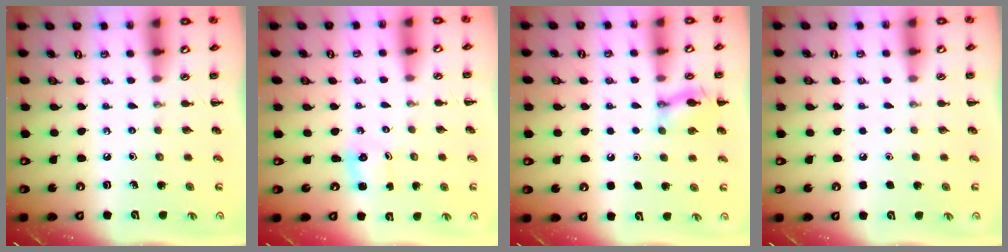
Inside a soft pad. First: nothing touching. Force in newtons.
{"total": 1.1, "press": 1.1, "slide": 0.4}
{"total": 1.6, "press": 1.6, "slide": 0.1}
{"total": 1.8, "press": 1.8, "slide": 0.1}